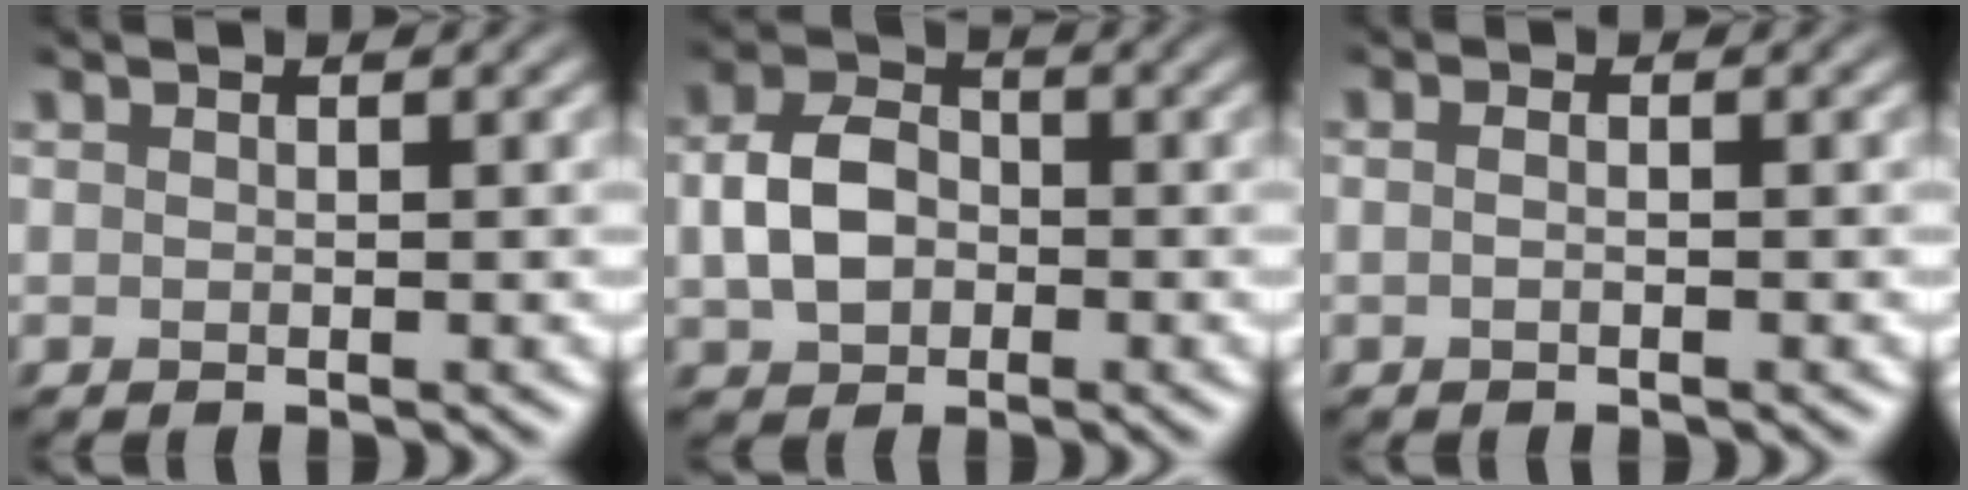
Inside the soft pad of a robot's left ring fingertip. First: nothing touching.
{"total": 4.4, "force": [-0.6, 3.3, 2.9], "torque": [-0.062, 0.002, -0.015]}
{"total": 0.8, "force": [-0.3, 0.2, 0.7], "torque": [-0.008, -0.006, -0.012]}